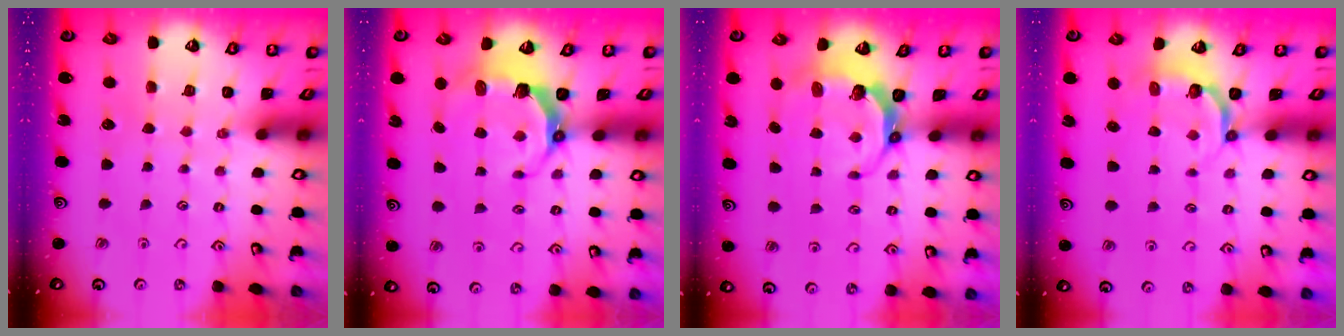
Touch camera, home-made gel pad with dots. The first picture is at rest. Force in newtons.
{"total": 6.5, "press": 4.9, "slide": 4.2}
{"total": 7.2, "press": 5.9, "slide": 4.1}
{"total": 4.9, "press": 3.8, "slide": 3.0}